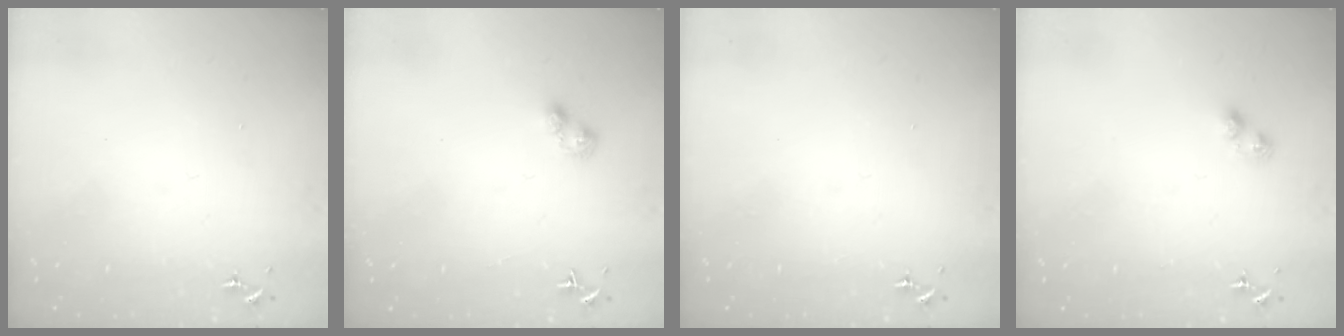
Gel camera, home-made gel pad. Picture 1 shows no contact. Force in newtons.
{"total": 3.1, "press": 3.1, "slide": 0.4}
{"total": 0.0}
{"total": 3.3, "press": 3.3, "slide": 0.5}